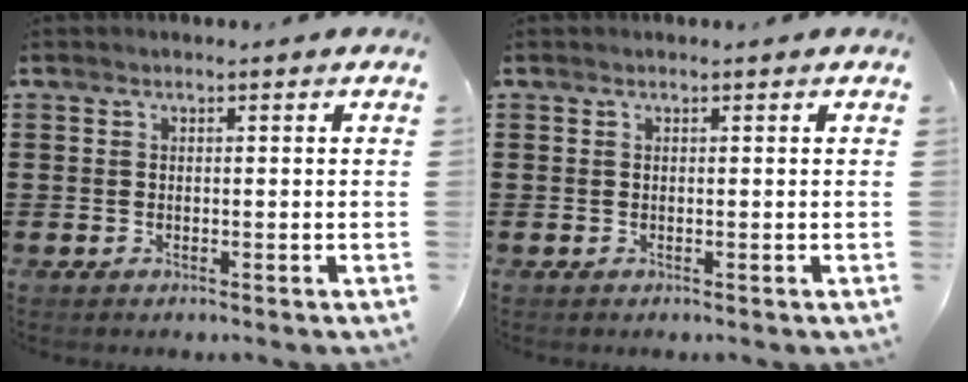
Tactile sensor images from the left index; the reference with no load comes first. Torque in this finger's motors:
{"motor_torque": [-0.47, 0.53, 0.00, -0.01]}